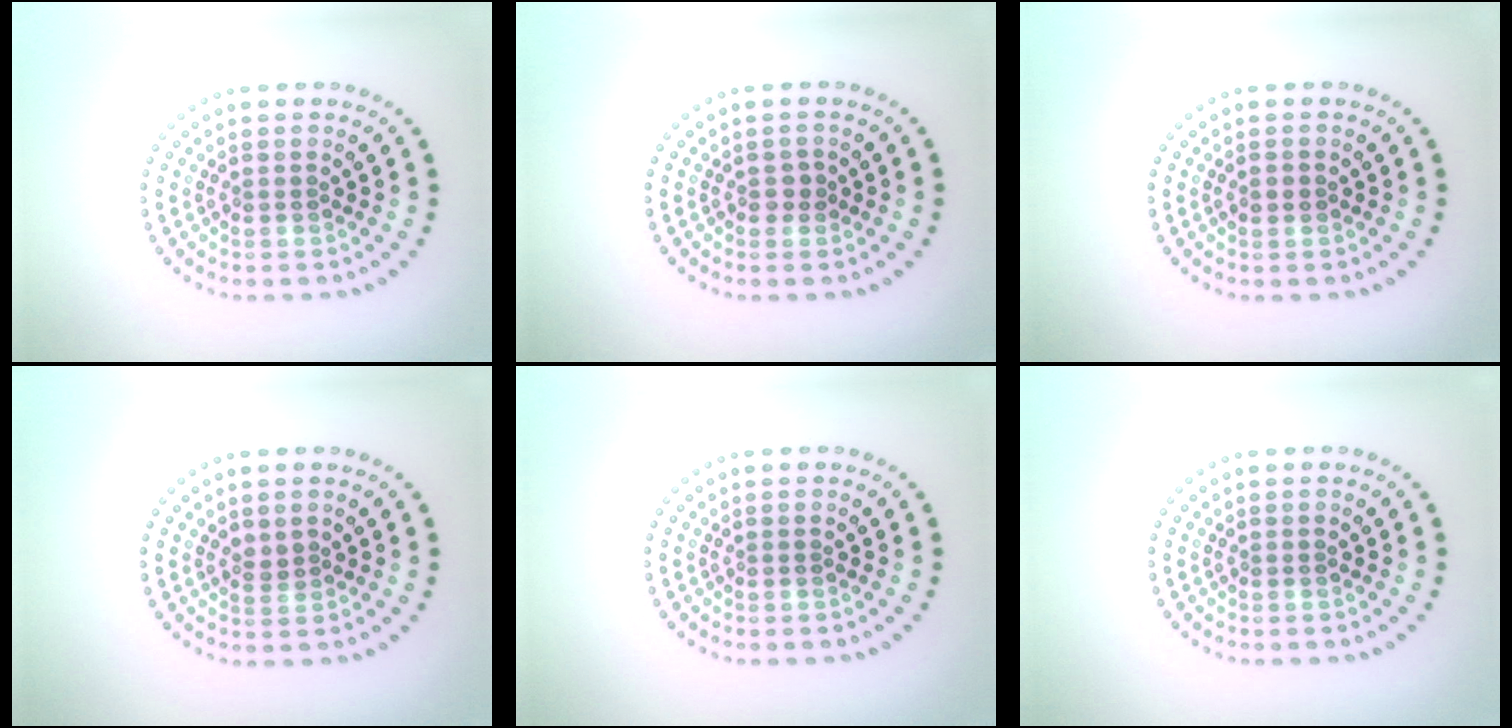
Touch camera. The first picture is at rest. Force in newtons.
{"total": 0.8, "press": 0.8, "slide": 0.2}
{"total": 1.0, "press": 1.0, "slide": 0.0}
{"total": 1.2, "press": 1.1, "slide": 0.5}
{"total": 0.0}
{"total": 0.0}